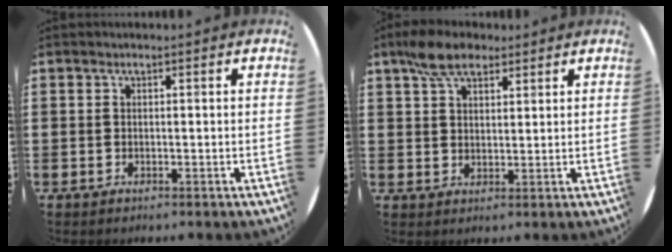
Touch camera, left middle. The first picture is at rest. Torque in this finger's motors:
{"motor_torque": [0.59, -0.47, -0.03, -0.05]}